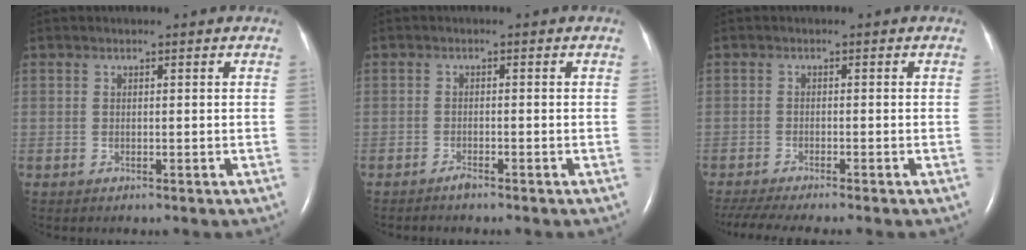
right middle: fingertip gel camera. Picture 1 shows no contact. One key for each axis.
{"total": 1.1, "fx": -1.0, "fy": 0.0, "fz": 0.4, "tx": -0.013, "ty": -0.002, "tz": -0.018}
{"total": 8.1, "fx": -6.9, "fy": -0.2, "fz": 4.1, "tx": -0.059, "ty": -0.016, "tz": -0.111}